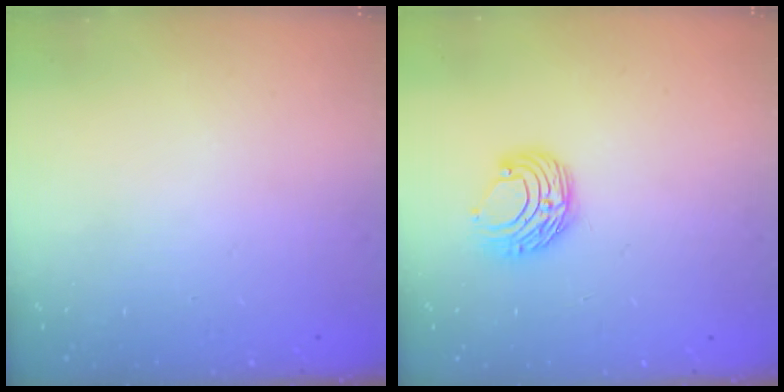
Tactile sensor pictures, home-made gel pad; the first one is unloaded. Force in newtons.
{"total": 8.1, "press": 8.1, "slide": 0.4}